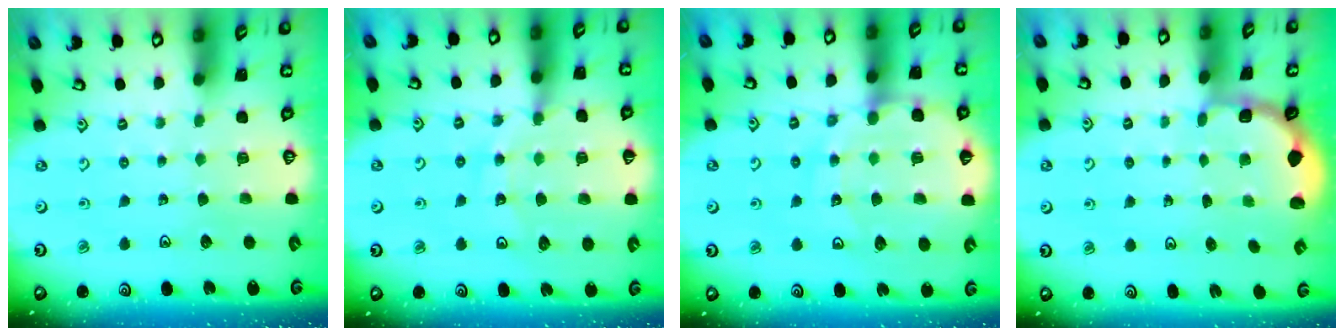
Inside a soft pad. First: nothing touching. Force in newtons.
{"total": 11.8, "press": 11.5, "slide": 2.6}
{"total": 14.3, "press": 14.2, "slide": 2.1}
{"total": 1.9, "press": 1.8, "slide": 0.7}